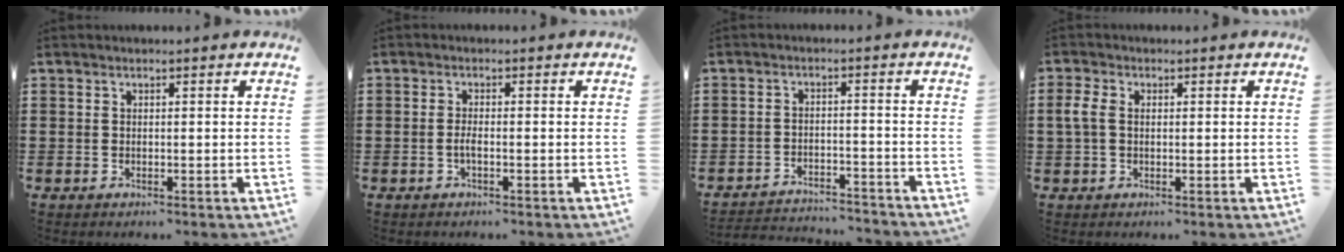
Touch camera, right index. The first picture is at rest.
{"total": 1.8, "force": [-0.6, 0.3, 1.6], "torque": [-0.039, -0.003, -0.012]}
{"total": 3.0, "force": [-3.0, 0.0, 0.3], "torque": [-0.011, 0.000, -0.063]}
{"total": 3.1, "force": [0.2, 2.0, 2.3], "torque": [-0.064, 0.002, -0.002]}